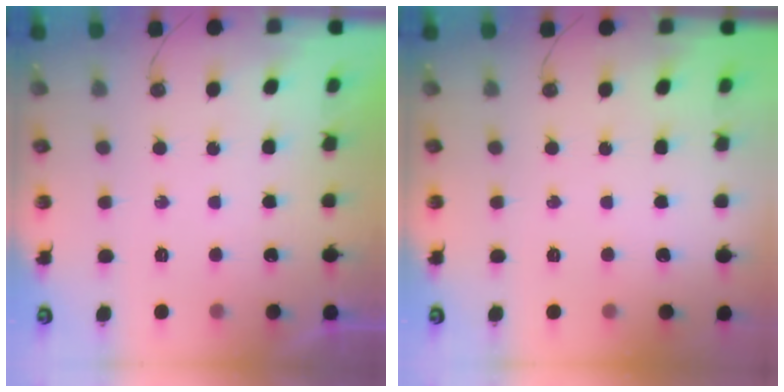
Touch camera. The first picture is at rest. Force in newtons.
{"total": 0.0}